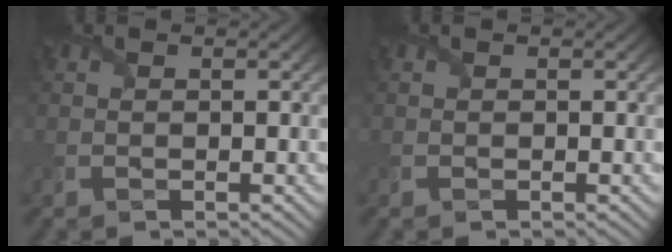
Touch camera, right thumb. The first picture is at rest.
{"total": 0.0}